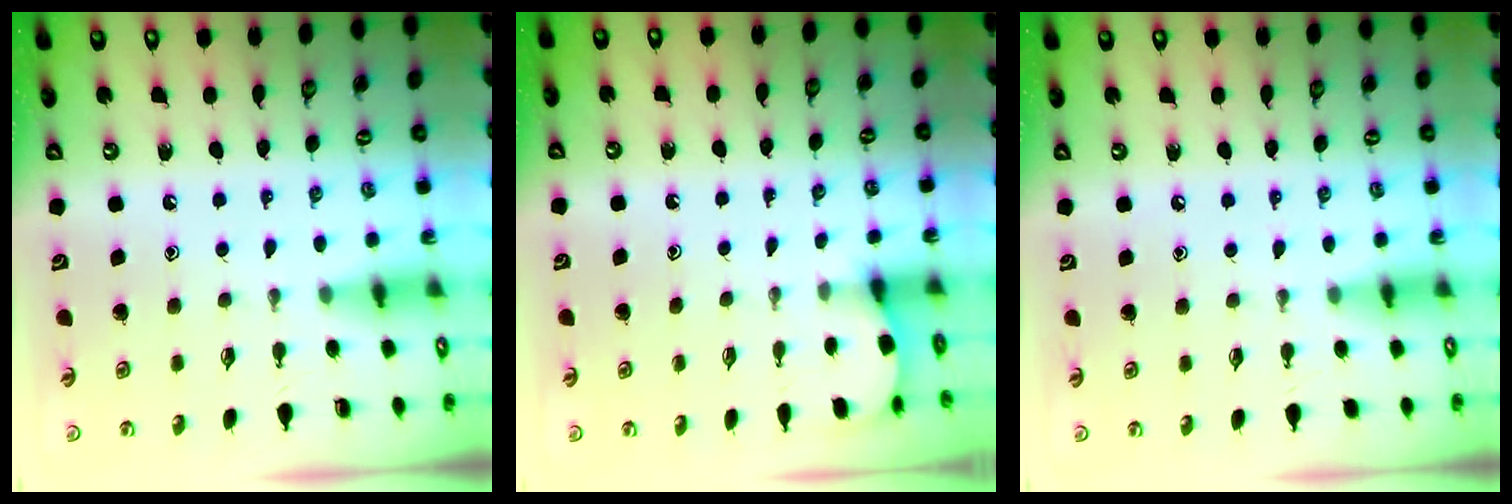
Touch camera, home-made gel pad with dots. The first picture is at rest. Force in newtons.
{"total": 1.9, "press": 1.9, "slide": 0.2}
{"total": 3.3, "press": 3.3, "slide": 0.6}